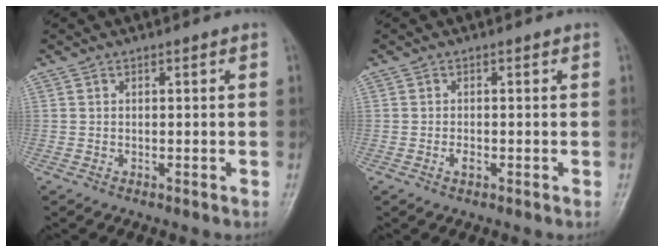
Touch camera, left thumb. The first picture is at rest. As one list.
[{"total": 1.2, "force": [-0.5, 0.7, 0.9], "torque": [-0.016, 0.000, -0.009]}]